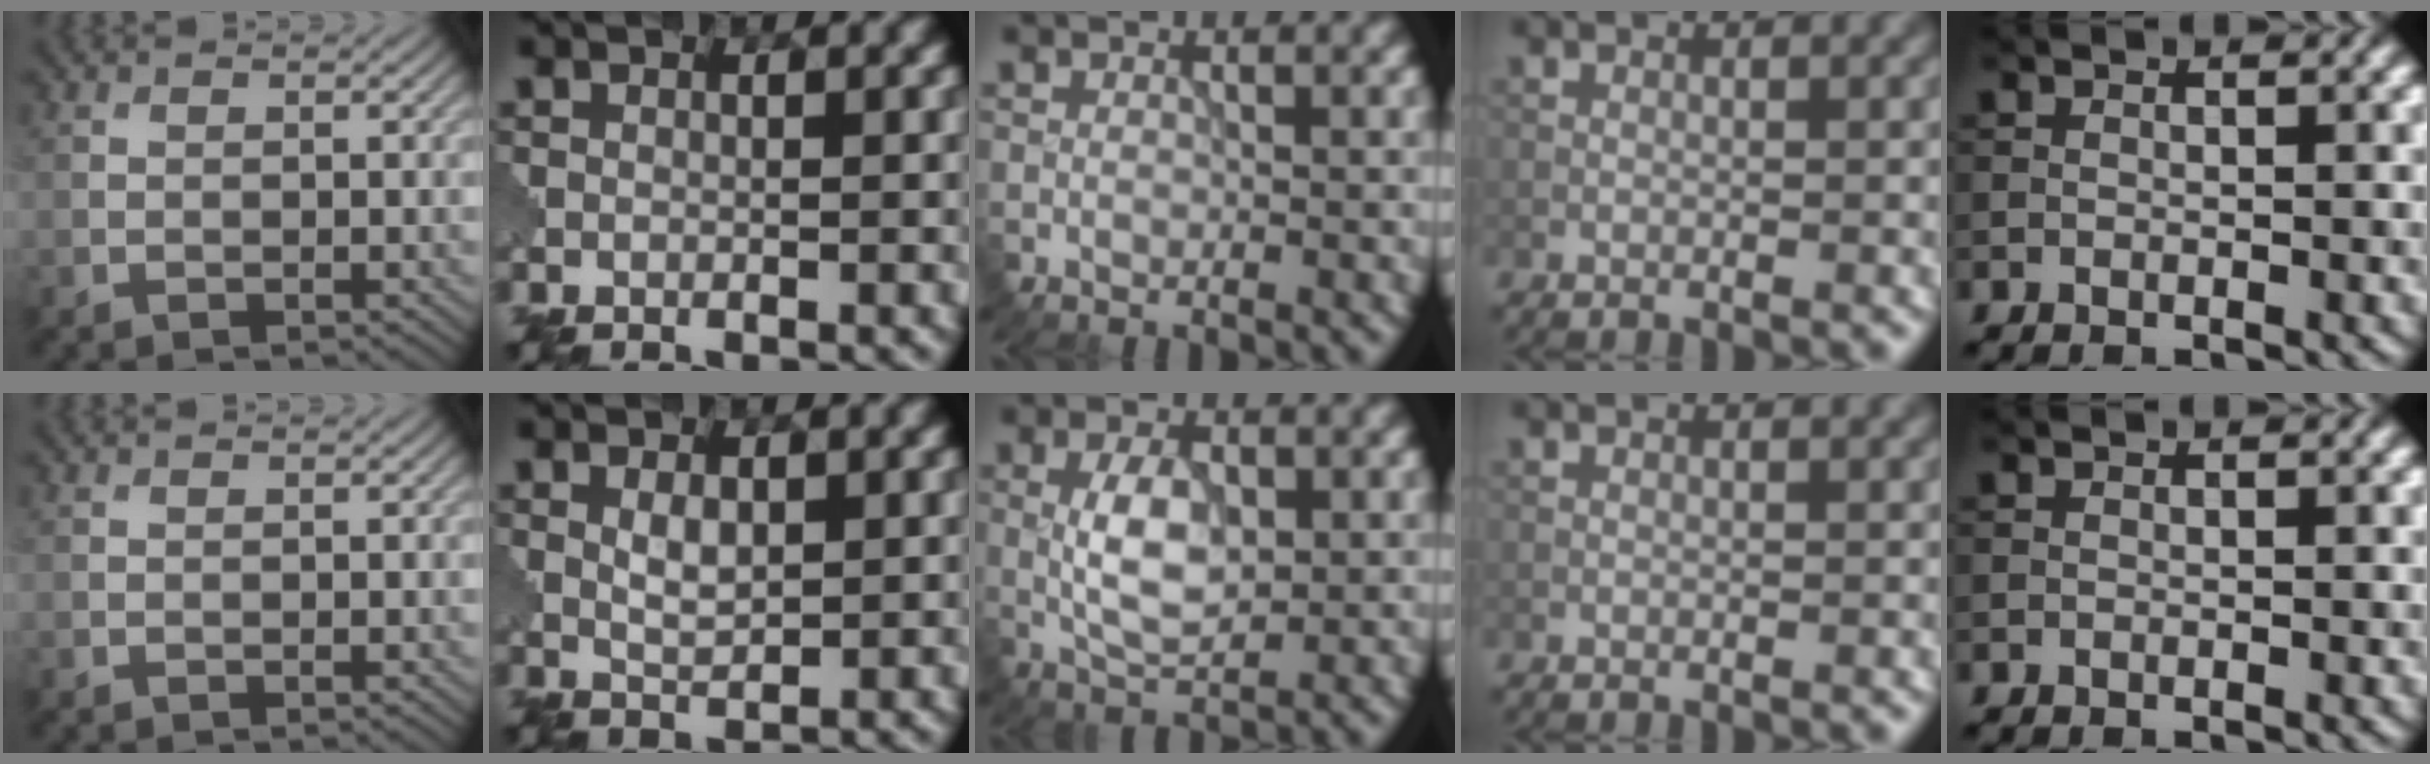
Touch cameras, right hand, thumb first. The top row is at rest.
{"index": {"total": 2.0, "force": [0.6, 1.0, 1.6], "torque": [-0.036, 0.000, 0.013]}, "middle": {"total": 4.1, "force": [0.1, 2.0, 3.5], "torque": [-0.074, 0.002, 0.005]}}